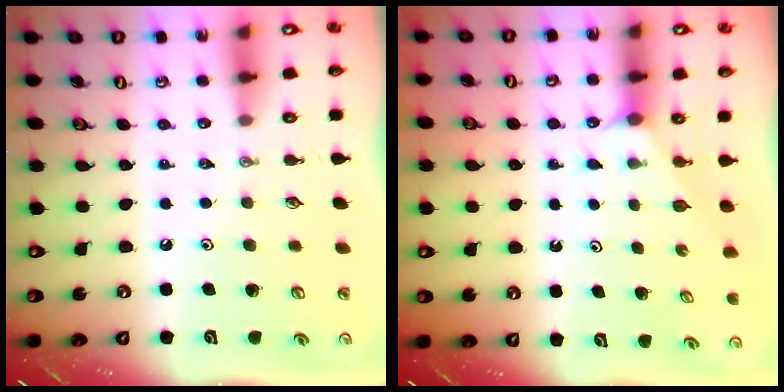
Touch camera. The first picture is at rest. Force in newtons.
{"total": 1.0, "press": 1.0, "slide": 0.3}